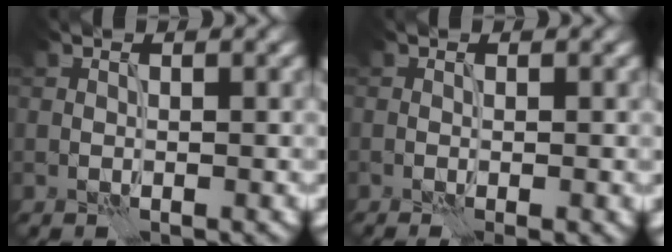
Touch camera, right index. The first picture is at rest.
{"total": 0.9, "force": [-0.2, -0.1, 0.9], "torque": [-0.013, -0.002, -0.006]}